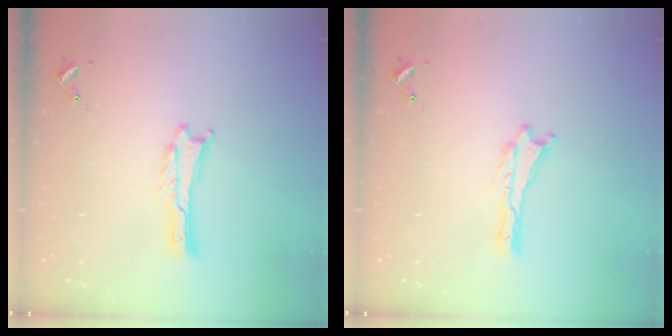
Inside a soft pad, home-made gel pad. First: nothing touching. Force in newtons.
{"total": 0.0}